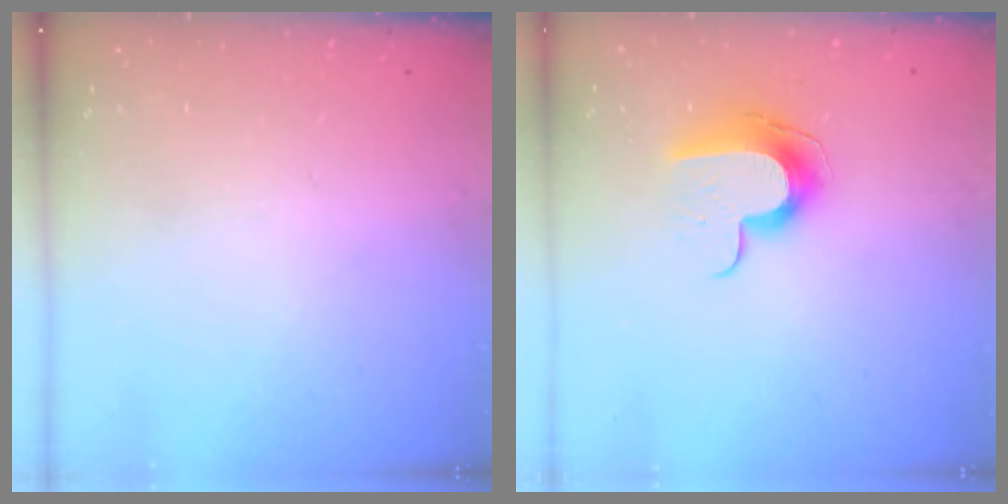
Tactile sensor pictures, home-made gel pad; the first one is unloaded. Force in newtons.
{"total": 10.2, "press": 10.2, "slide": 0.6}